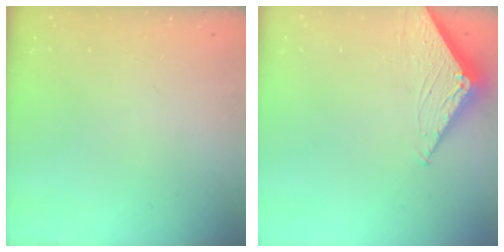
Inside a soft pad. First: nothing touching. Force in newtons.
{"total": 4.0, "press": 4.0, "slide": 0.1}